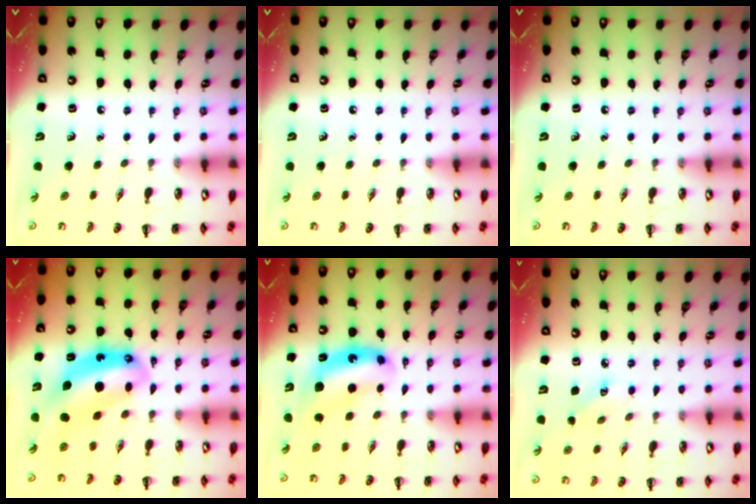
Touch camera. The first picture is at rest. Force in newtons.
{"total": 0.0}
{"total": 0.0}
{"total": 10.2, "press": 9.8, "slide": 2.9}
{"total": 8.0, "press": 7.8, "slide": 1.7}
{"total": 2.9, "press": 2.8, "slide": 0.8}